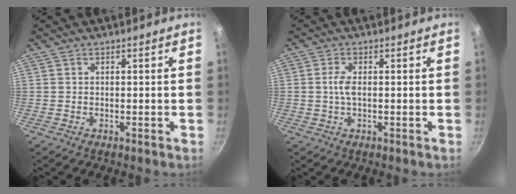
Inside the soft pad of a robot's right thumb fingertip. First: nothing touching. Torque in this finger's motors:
{"motor_torque": [0.08, 0.17, 0.46, 0.38, 0.07]}